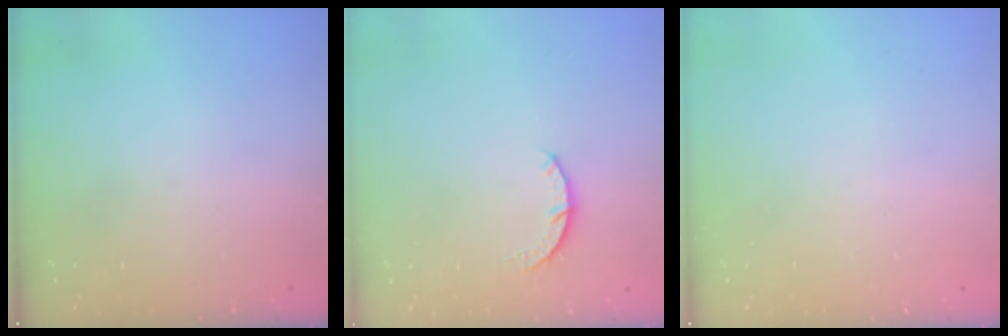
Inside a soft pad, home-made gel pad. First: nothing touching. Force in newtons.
{"total": 3.4, "press": 3.4, "slide": 0.5}
{"total": 0.0}